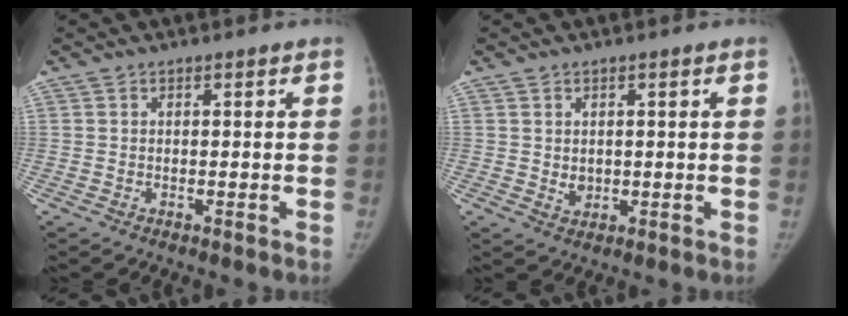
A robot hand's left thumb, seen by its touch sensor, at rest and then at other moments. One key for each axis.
{"total": 1.9, "fx": 0.2, "fy": 1.6, "fz": 1.0, "tx": -0.010, "ty": -0.003, "tz": 0.010}